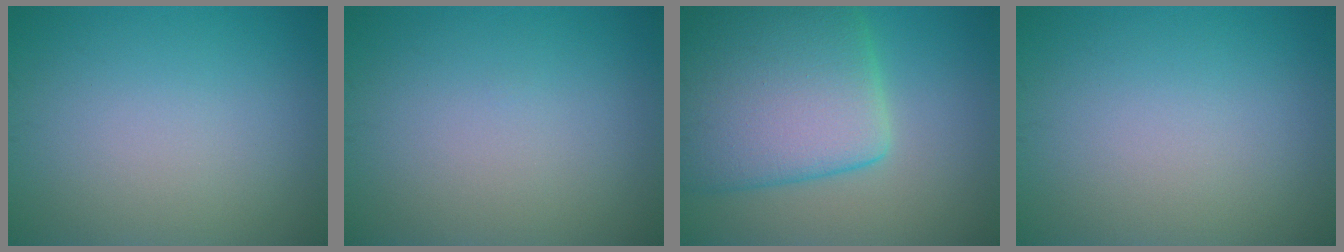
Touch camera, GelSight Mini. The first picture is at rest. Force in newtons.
{"total": 0.0}
{"total": 11.0, "press": 10.9, "slide": 0.7}
{"total": 0.0}